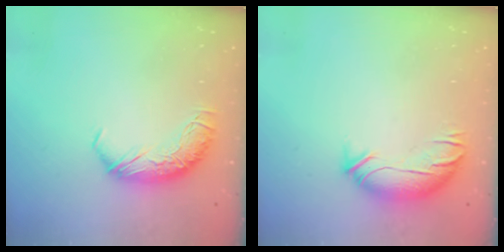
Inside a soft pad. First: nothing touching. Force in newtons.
{"total": 3.3, "press": 2.6, "slide": 2.1}